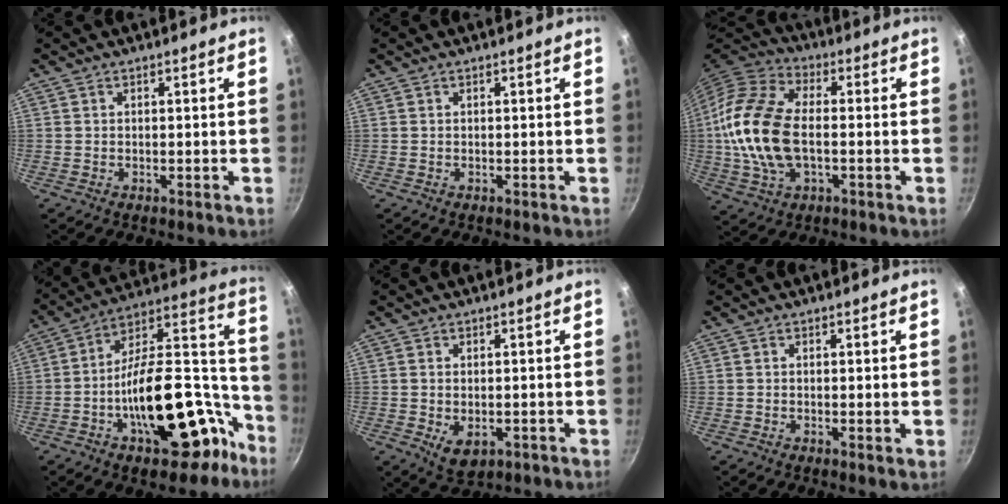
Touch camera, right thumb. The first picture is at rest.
{"total": 0.0}
{"total": 18.3, "force": [-1.2, 10.6, 14.8], "torque": [-0.291, 0.027, -0.033]}
{"total": 28.1, "force": [-11.8, 14.4, 21.2], "torque": [-0.251, 0.099, -0.171]}
{"total": 4.9, "force": [-0.9, 3.1, 3.7], "torque": [-0.060, -0.016, -0.009]}
{"total": 0.9, "force": [0.2, 0.3, 0.8], "torque": [-0.012, -0.005, 0.000]}